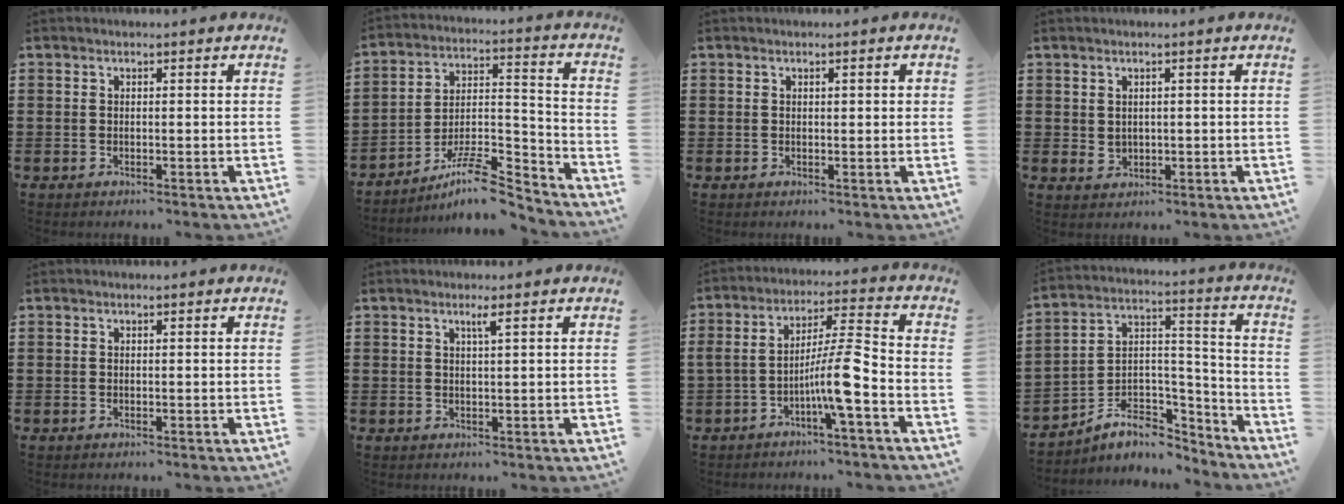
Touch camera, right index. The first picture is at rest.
{"total": 10.8, "force": [-8.9, 2.5, 5.6], "torque": [-0.085, 0.029, -0.167]}
{"total": 0.6, "force": [0.2, 0.1, 0.6], "torque": [-0.012, 0.001, 0.003]}
{"total": 1.8, "force": [0.5, 1.4, 1.0], "torque": [-0.021, 0.005, 0.008]}
{"total": 0.0}
{"total": 1.4, "force": [0.7, -0.2, 1.2], "torque": [-0.023, -0.002, 0.011]}
{"total": 9.6, "force": [-4.3, 1.0, 8.5], "torque": [-0.159, 0.001, -0.085]}
{"total": 7.1, "force": [-5.3, 4.1, 2.3], "torque": [-0.045, 0.006, -0.097]}